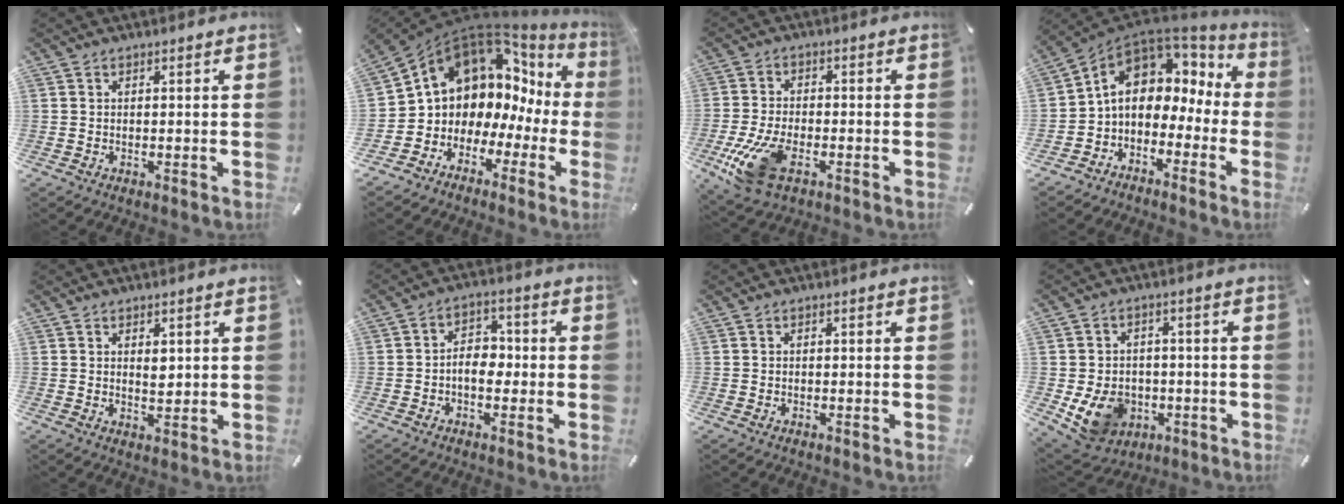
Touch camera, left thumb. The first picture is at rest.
{"total": 10.1, "force": [5.8, 7.6, 3.3], "torque": [-0.075, -0.066, 0.112]}
{"total": 11.9, "force": [-4.9, 6.2, 8.9], "torque": [-0.196, 0.003, -0.088]}
{"total": 9.2, "force": [1.7, 7.3, 5.4], "torque": [-0.104, -0.010, 0.031]}
{"total": 2.9, "force": [1.2, 1.7, 2.1], "torque": [-0.028, -0.003, 0.017]}
{"total": 6.0, "force": [-1.4, 4.1, 4.1], "torque": [-0.065, 0.013, -0.027]}
{"total": 0.0}
{"total": 11.1, "force": [-3.1, 9.1, 5.5], "torque": [-0.120, 0.014, -0.050]}